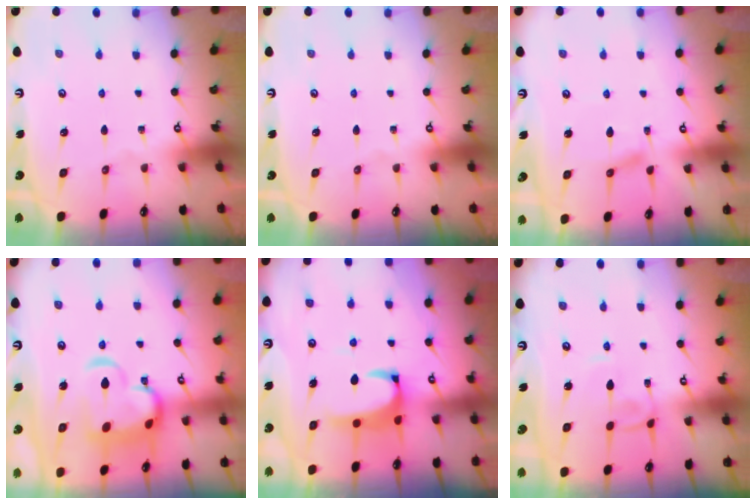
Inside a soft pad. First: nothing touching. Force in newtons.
{"total": 0.0}
{"total": 2.1, "press": 2.0, "slide": 0.5}
{"total": 9.2, "press": 9.0, "slide": 1.9}
{"total": 2.3, "press": 2.1, "slide": 0.9}
{"total": 3.1, "press": 3.1, "slide": 0.2}